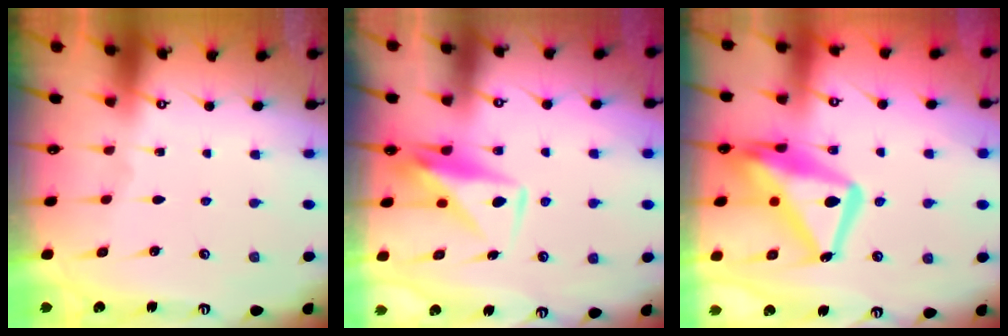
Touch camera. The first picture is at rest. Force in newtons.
{"total": 9.1, "press": 9.1, "slide": 0.6}
{"total": 18.9, "press": 18.8, "slide": 1.9}